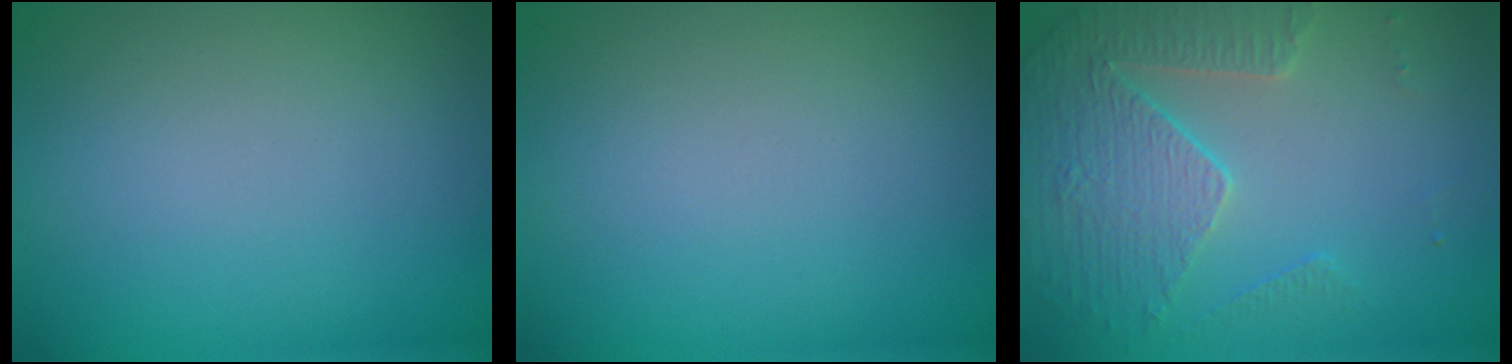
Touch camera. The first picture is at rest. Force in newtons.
{"total": 0.0}
{"total": 3.7, "press": 3.5, "slide": 1.1}